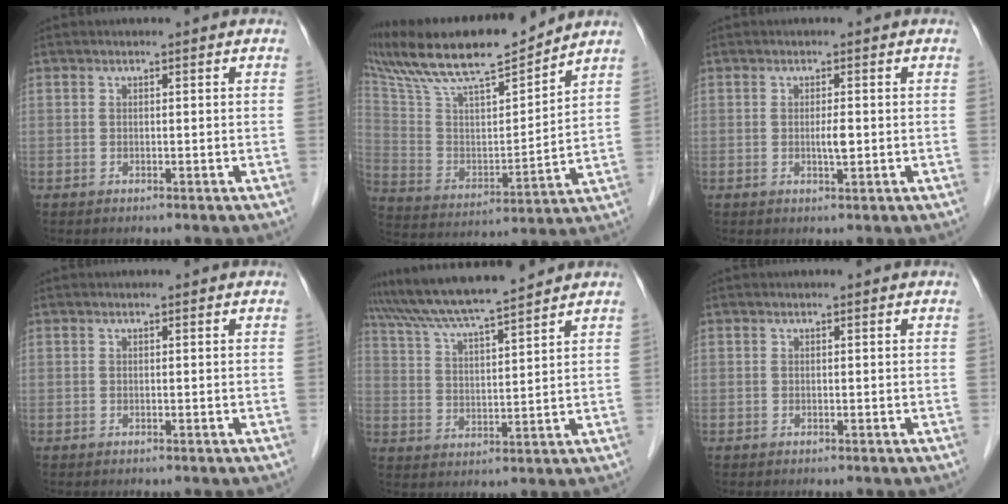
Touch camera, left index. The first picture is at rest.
{"total": 20.2, "force": [17.8, 2.4, 9.3], "torque": [-0.183, 0.016, 0.318]}
{"total": 1.5, "force": [0.0, 0.2, 1.5], "torque": [-0.027, -0.002, 0.000]}
{"total": 0.0}
{"total": 11.8, "force": [10.8, -0.5, 4.8], "torque": [-0.096, 0.020, 0.188]}
{"total": 0.0}